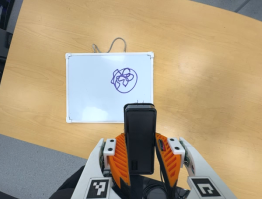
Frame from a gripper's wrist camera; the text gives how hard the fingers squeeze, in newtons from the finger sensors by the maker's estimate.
{"total": 4.4, "left": 3.1, "right": 5.7}